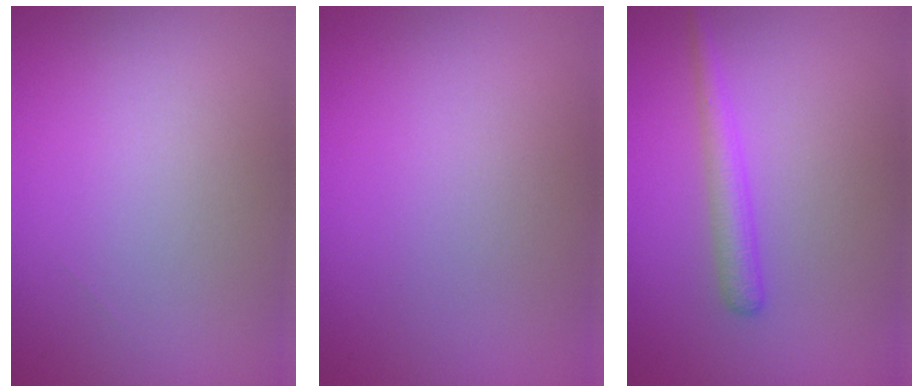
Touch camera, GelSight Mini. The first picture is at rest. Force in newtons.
{"total": 0.0}
{"total": 2.0, "press": 2.0, "slide": 0.1}